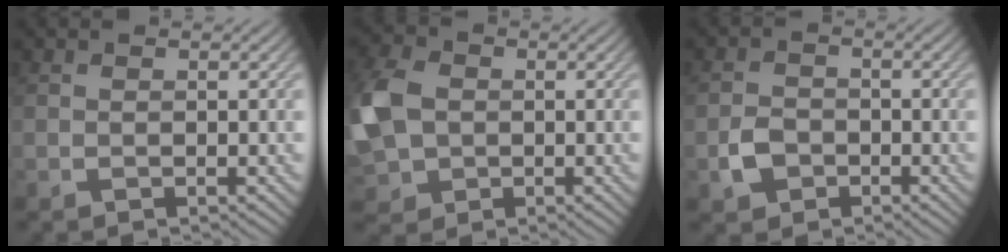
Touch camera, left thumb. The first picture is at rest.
{"total": 9.2, "force": [0.0, 7.1, 5.8], "torque": [-0.175, -0.005, -0.007]}
{"total": 3.2, "force": [-1.5, 2.4, 1.4], "torque": [-0.032, -0.002, -0.032]}